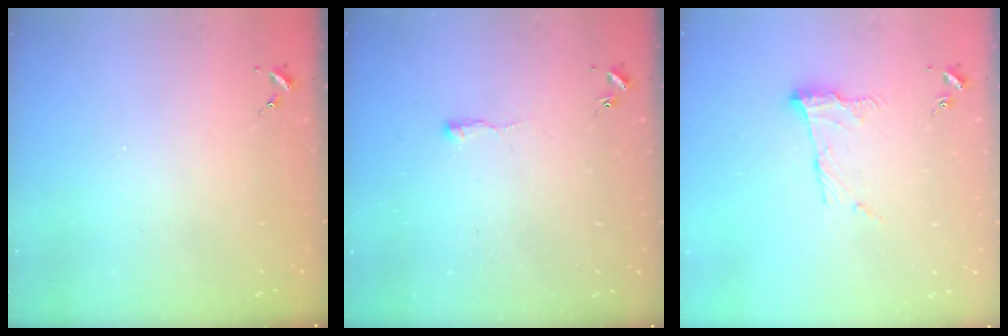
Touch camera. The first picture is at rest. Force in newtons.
{"total": 3.0, "press": 3.0, "slide": 0.5}
{"total": 10.3, "press": 10.3, "slide": 0.4}